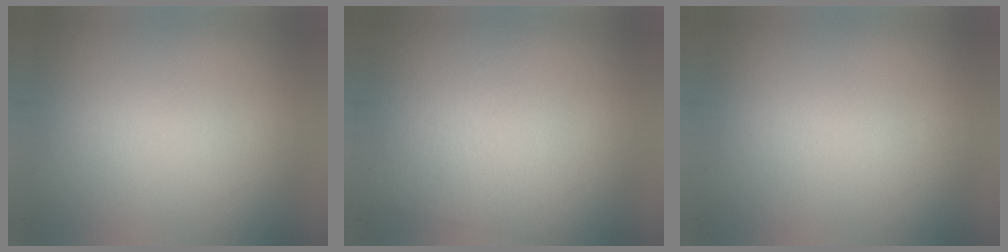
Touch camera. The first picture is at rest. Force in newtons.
{"total": 2.8}
{"total": 0.0}